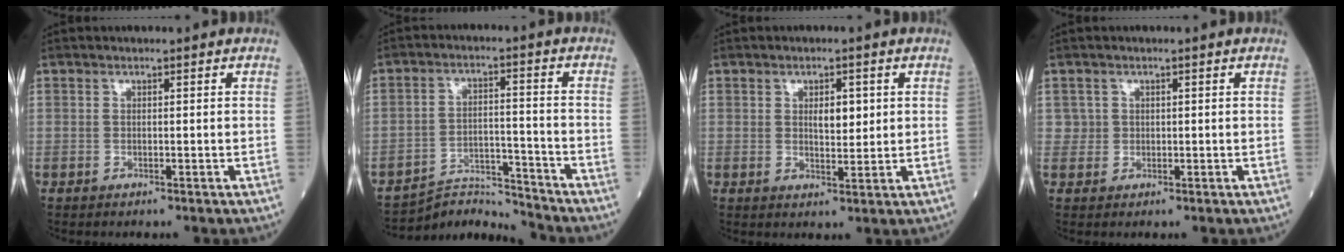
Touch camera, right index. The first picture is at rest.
{"total": 7.0, "force": [-6.8, -0.3, -1.9], "torque": [0.031, 0.023, -0.116]}
{"total": 3.5, "force": [1.0, 1.5, 2.9], "torque": [-0.044, -0.002, 0.015]}
{"total": 1.4, "force": [0.5, 1.3, -0.1], "torque": [0.014, 0.006, 0.007]}